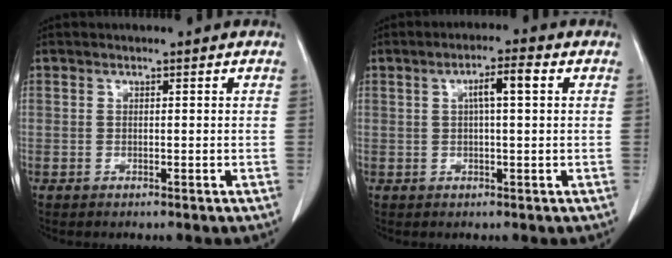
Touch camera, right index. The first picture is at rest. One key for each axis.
{"total": 4.2, "fx": 1.1, "fy": 0.4, "fz": 4.0, "tx": -0.071, "ty": 0.010, "tz": 0.016}